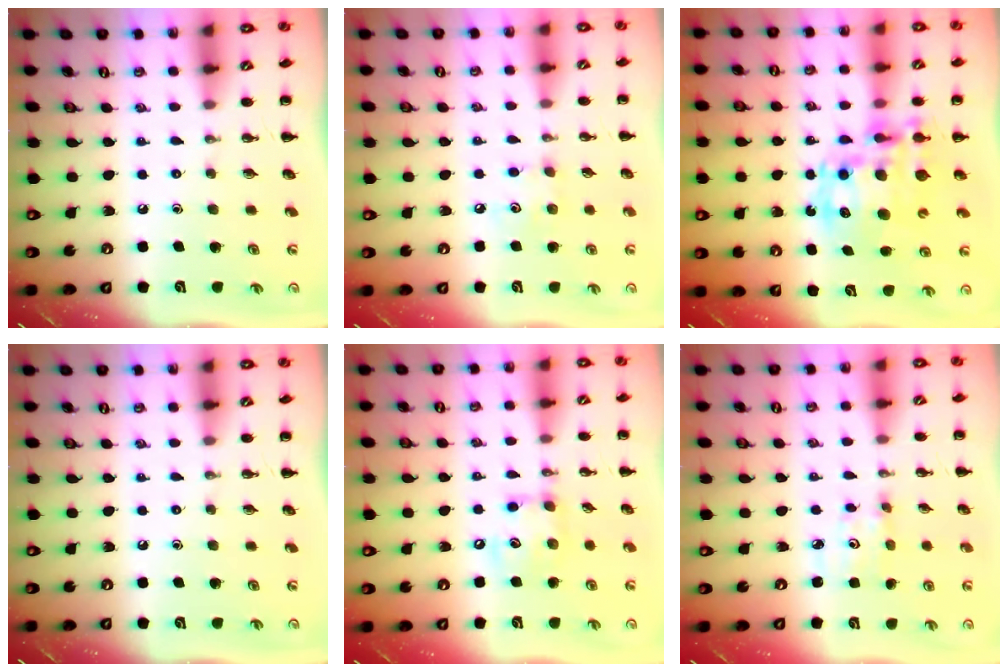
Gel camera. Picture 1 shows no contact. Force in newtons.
{"total": 4.9, "press": 4.8, "slide": 1.2}
{"total": 16.0, "press": 15.5, "slide": 3.6}
{"total": 0.0}
{"total": 9.7, "press": 9.7, "slide": 0.8}
{"total": 2.6, "press": 2.6, "slide": 0.3}